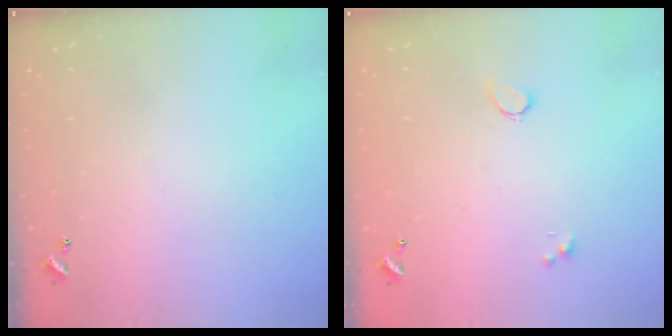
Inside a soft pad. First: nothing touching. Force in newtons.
{"total": 0.6, "press": 0.4, "slide": 0.5}